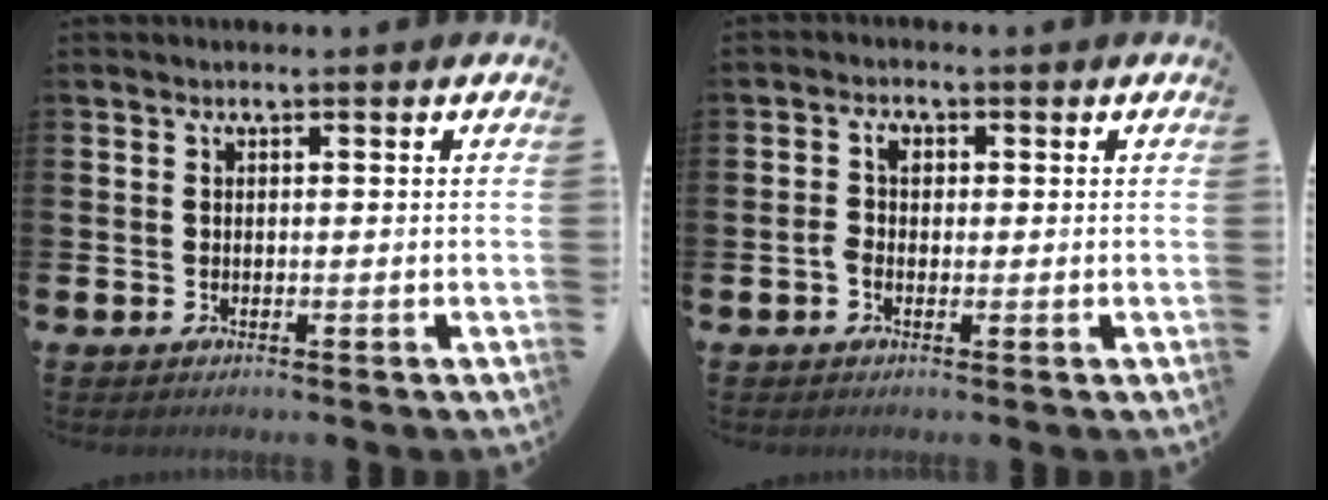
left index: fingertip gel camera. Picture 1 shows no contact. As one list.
[{"total": 2.3, "force": [-0.1, 1.6, 1.8], "torque": [-0.017, 0.002, -0.008]}]